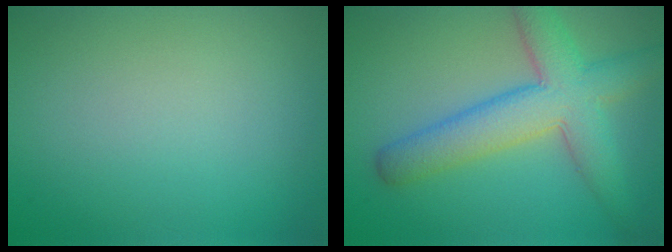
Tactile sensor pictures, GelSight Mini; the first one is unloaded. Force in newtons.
{"total": 6.8, "press": 6.8, "slide": 0.2}